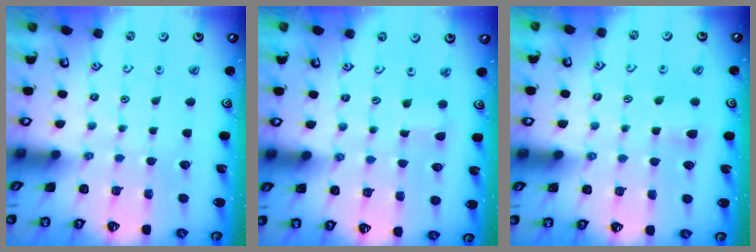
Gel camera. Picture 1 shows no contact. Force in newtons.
{"total": 2.1, "press": 2.1, "slide": 0.2}
{"total": 3.9, "press": 3.9, "slide": 0.7}